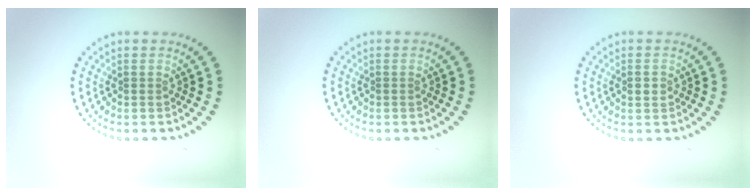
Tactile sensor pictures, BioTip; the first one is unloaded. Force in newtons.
{"total": 0.0}
{"total": 1.0, "press": 1.0, "slide": 0.2}